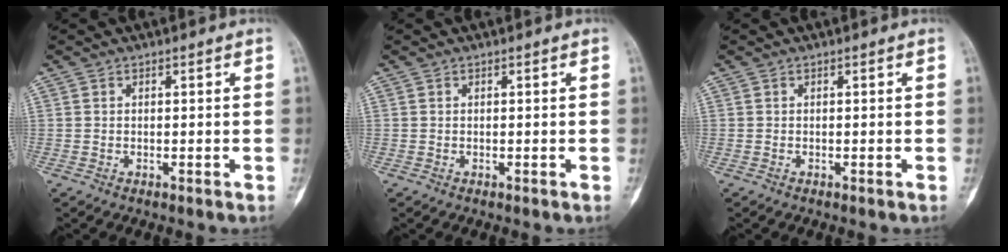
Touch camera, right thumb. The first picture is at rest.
{"total": 0.0}
{"total": 0.0}